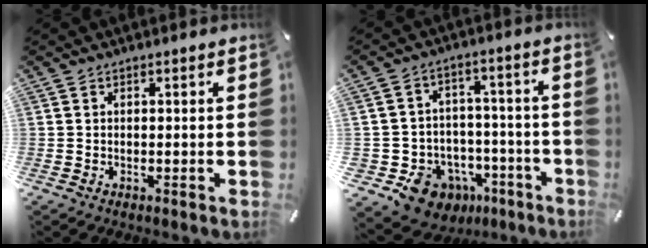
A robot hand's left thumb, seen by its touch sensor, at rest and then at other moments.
{"total": 11.7, "force": [-6.7, 9.0, 3.4], "torque": [-0.049, 0.037, -0.107]}